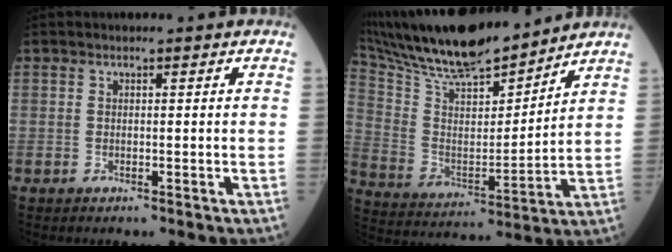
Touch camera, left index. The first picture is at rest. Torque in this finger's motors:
{"motor_torque": [0.33, -0.74, 0.44, 0.13]}